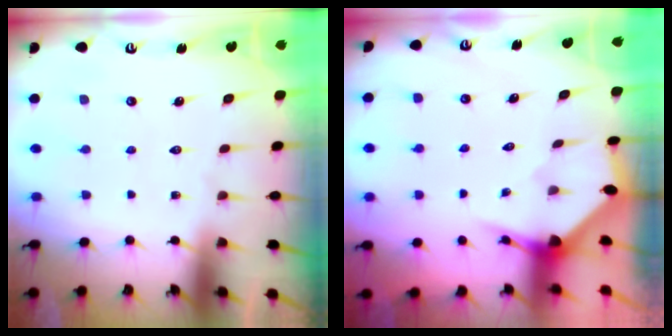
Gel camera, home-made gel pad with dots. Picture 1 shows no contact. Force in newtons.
{"total": 2.9, "press": 2.9, "slide": 0.3}